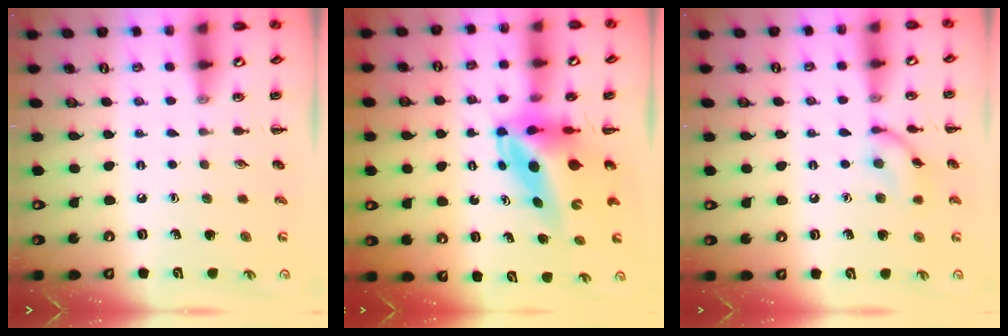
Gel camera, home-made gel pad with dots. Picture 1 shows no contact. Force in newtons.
{"total": 7.2, "press": 6.8, "slide": 2.4}
{"total": 9.2, "press": 9.2, "slide": 0.3}